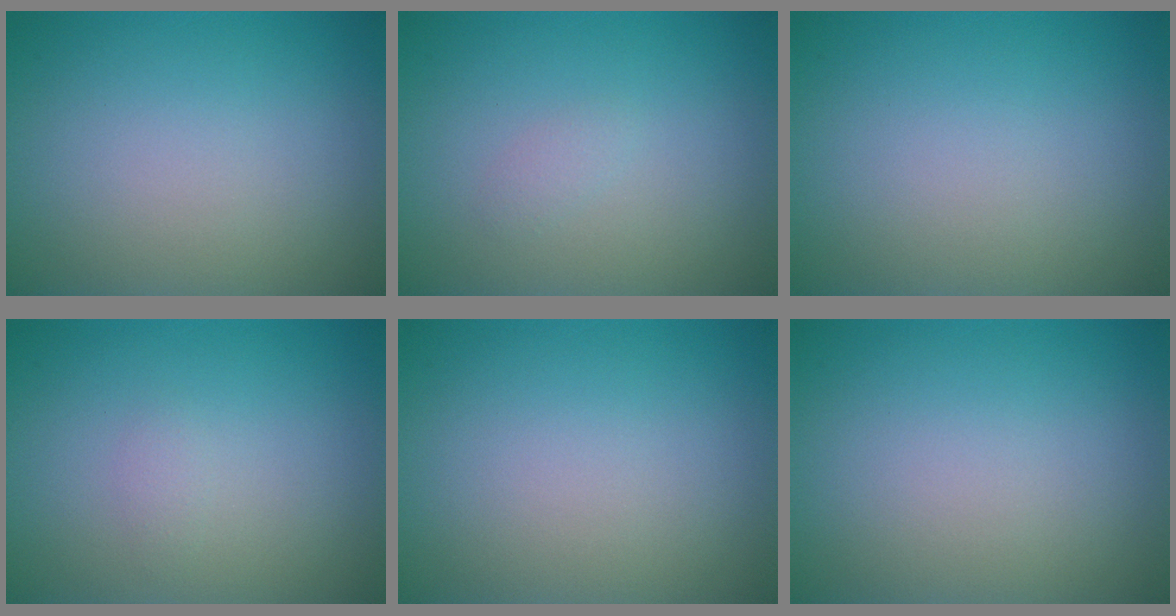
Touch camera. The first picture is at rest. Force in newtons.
{"total": 0.6, "press": 0.6, "slide": 0.0}
{"total": 0.0}
{"total": 0.7, "press": 0.7, "slide": 0.0}
{"total": 0.0}
{"total": 0.0}